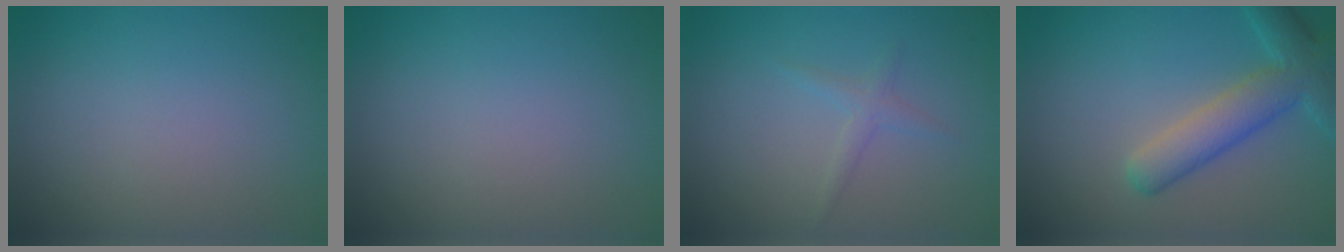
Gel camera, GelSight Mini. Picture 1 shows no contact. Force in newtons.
{"total": 0.0}
{"total": 1.2, "press": 1.2, "slide": 0.1}
{"total": 5.5, "press": 5.5, "slide": 0.3}